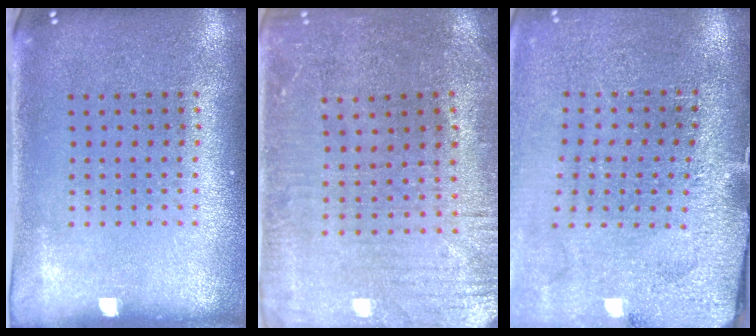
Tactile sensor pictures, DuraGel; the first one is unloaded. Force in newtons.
{"total": 0.9, "press": 0.7, "slide": 0.6}
{"total": 3.1, "press": 2.9, "slide": 1.0}